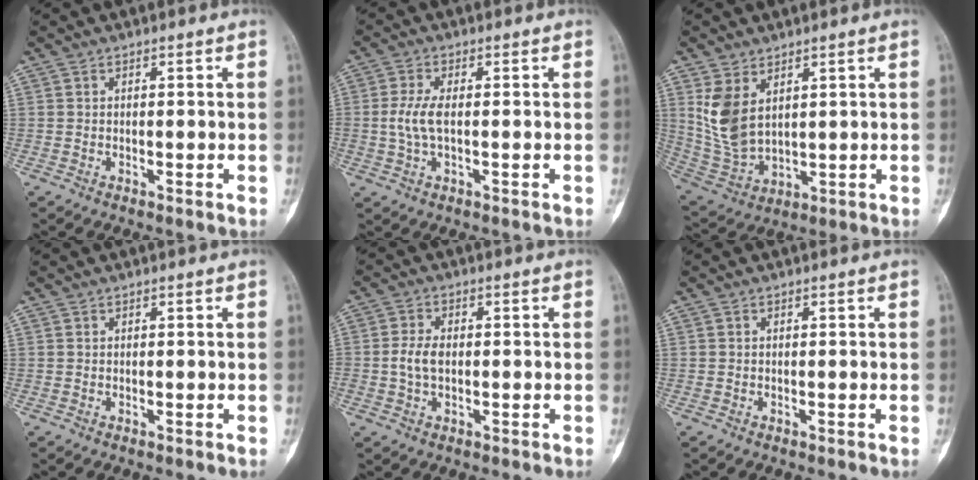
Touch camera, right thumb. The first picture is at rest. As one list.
[{"total": 4.9, "force": [0.0, 2.1, 4.4], "torque": [-0.109, 0.003, -0.001]}, {"total": 9.7, "force": [3.6, 5.7, 6.9], "torque": [-0.136, -0.020, 0.093]}, {"total": 0.0}, {"total": 4.1, "force": [-0.1, 2.6, 3.3], "torque": [-0.069, 0.006, -0.003]}, {"total": 0.0}]